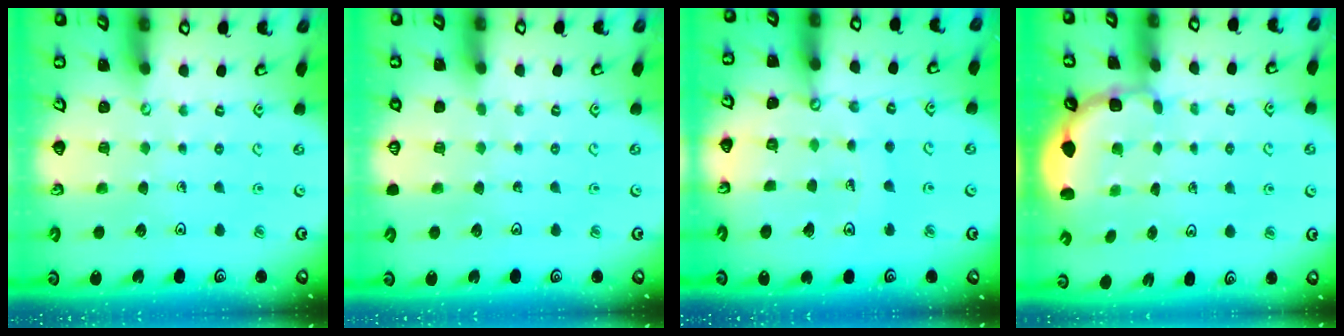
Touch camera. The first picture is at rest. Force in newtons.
{"total": 0.0}
{"total": 11.9, "press": 11.8, "slide": 1.5}
{"total": 2.7, "press": 2.4, "slide": 1.4}